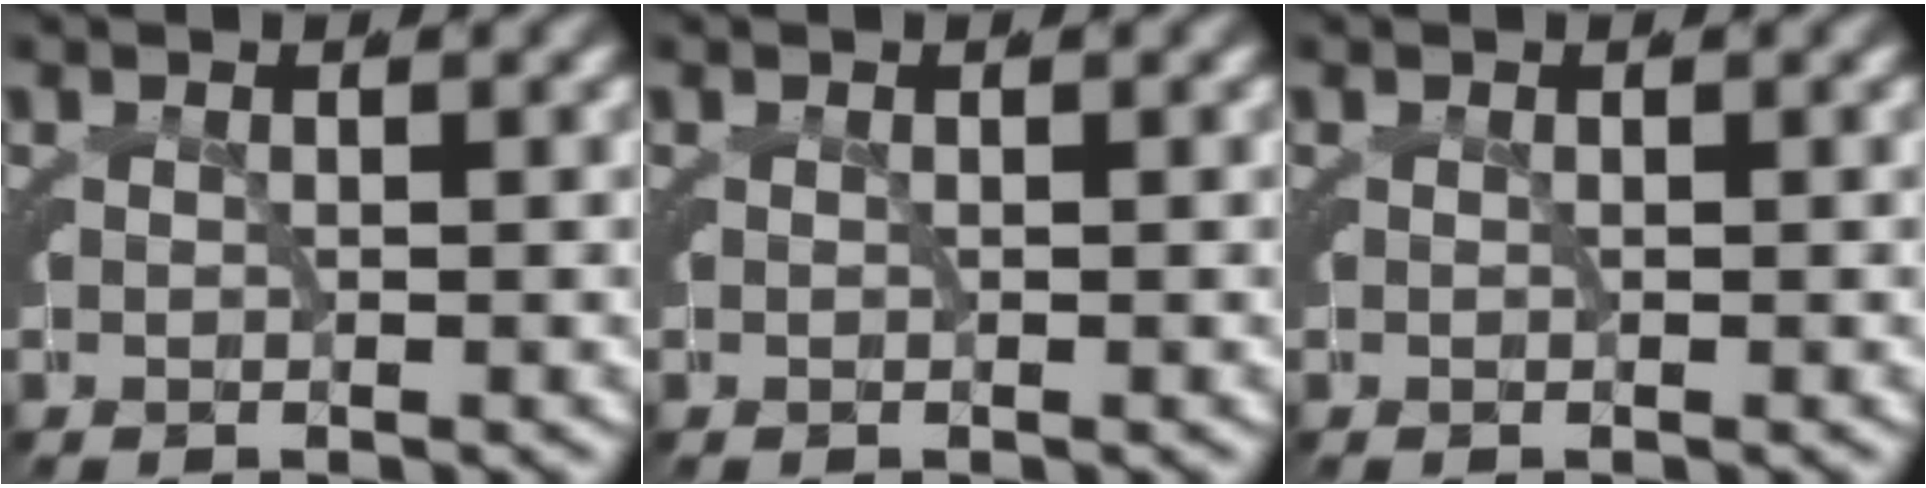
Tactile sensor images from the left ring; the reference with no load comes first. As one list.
[{"total": 0.0}, {"total": 0.0}]